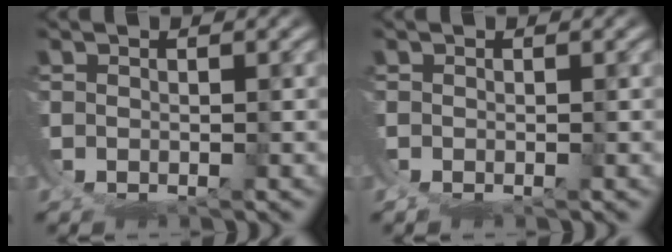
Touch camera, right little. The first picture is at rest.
{"total": 1.6, "force": [-0.6, 1.3, 0.7], "torque": [-0.022, -0.004, -0.012]}